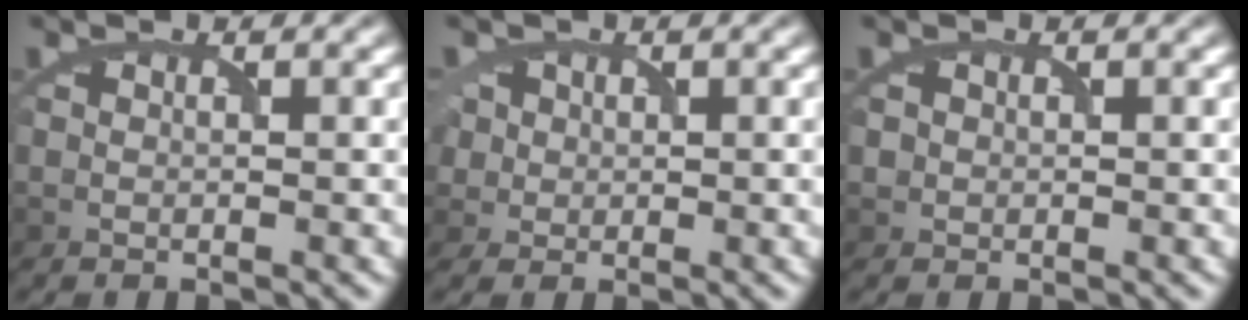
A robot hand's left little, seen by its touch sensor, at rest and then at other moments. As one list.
[{"total": 3.4, "force": [0.7, 3.1, 1.3], "torque": [-0.028, 0.020, 0.011]}, {"total": 0.5, "force": [0.0, 0.5, -0.2], "torque": [0.009, 0.001, 0.001]}]